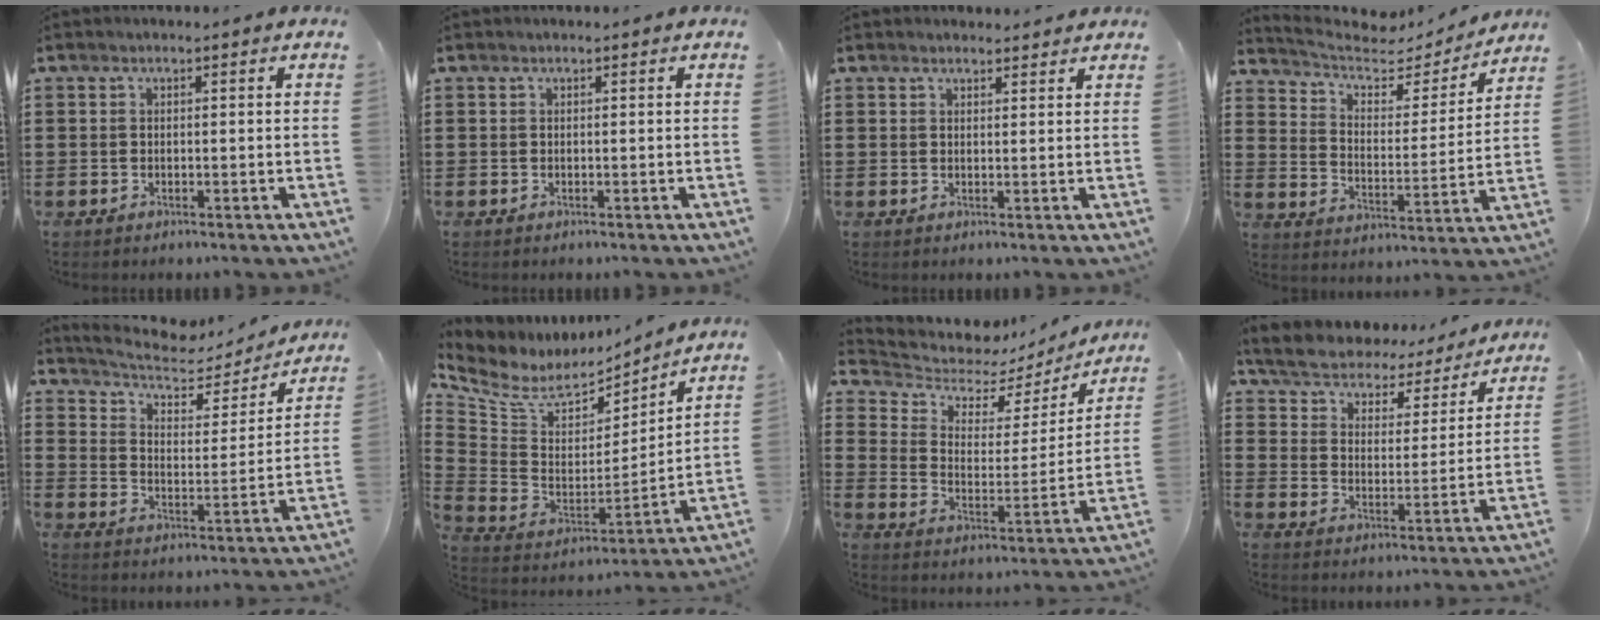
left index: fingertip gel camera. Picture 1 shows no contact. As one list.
[{"total": 0.0}, {"total": 1.5, "force": [1.5, 0.3, -0.1], "torque": [-0.002, 0.002, 0.029]}, {"total": 5.0, "force": [4.1, 2.3, 1.8], "torque": [-0.052, -0.028, 0.061]}, {"total": 5.9, "force": [4.9, 2.2, 2.4], "torque": [-0.073, -0.026, 0.079]}, {"total": 7.1, "force": [5.2, 3.9, 2.7], "torque": [-0.089, -0.036, 0.092]}, {"total": 5.8, "force": [5.1, 2.5, 1.2], "torque": [-0.051, -0.039, 0.084]}, {"total": 4.9, "force": [4.8, 1.0, 0.3], "torque": [-0.035, -0.037, 0.078]}]